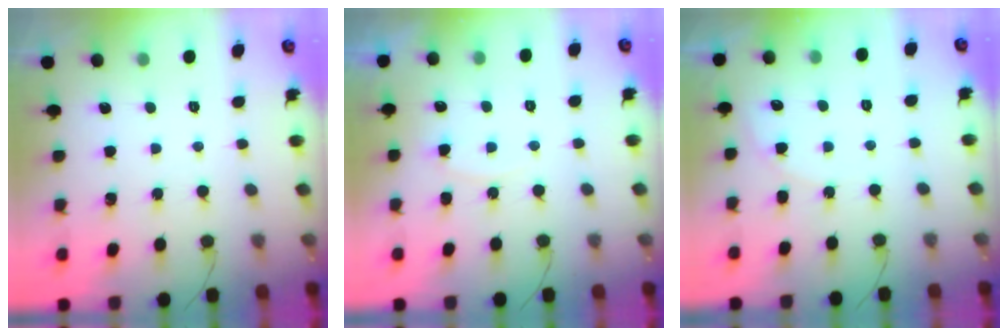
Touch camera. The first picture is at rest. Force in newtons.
{"total": 6.5, "press": 6.5, "slide": 0.7}
{"total": 6.4, "press": 6.4, "slide": 0.1}